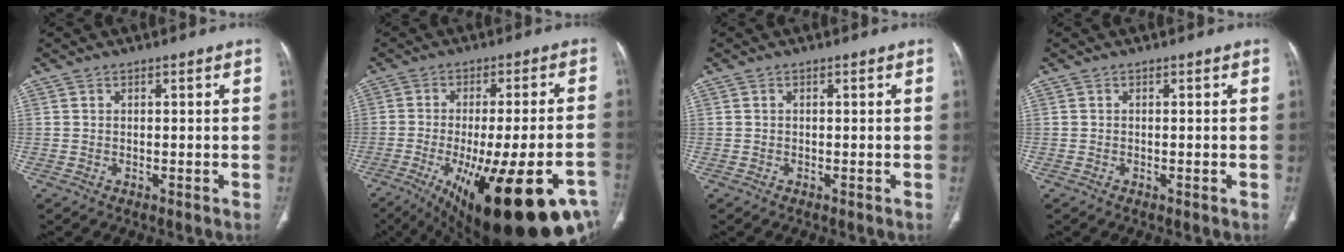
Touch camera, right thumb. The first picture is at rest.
{"total": 29.8, "force": [-13.8, 8.7, 24.9], "torque": [-0.315, 0.014, -0.184]}
{"total": 0.0}
{"total": 0.5, "force": [-0.2, 0.1, 0.5], "torque": [-0.010, -0.001, -0.002]}